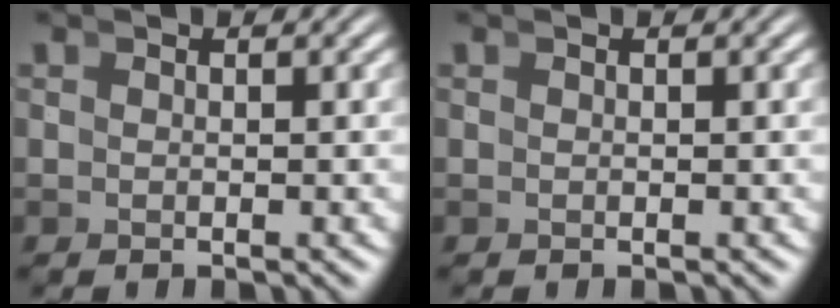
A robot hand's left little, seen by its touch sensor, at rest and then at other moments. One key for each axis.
{"total": 0.0}